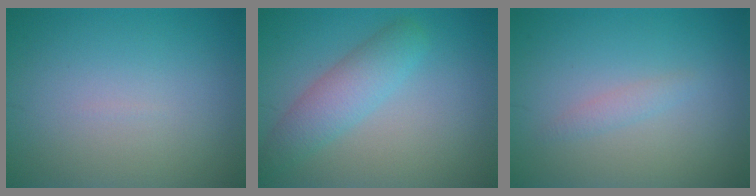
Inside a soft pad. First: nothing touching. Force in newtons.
{"total": 3.7, "press": 3.7, "slide": 0.2}
{"total": 1.0, "press": 1.0, "slide": 0.1}